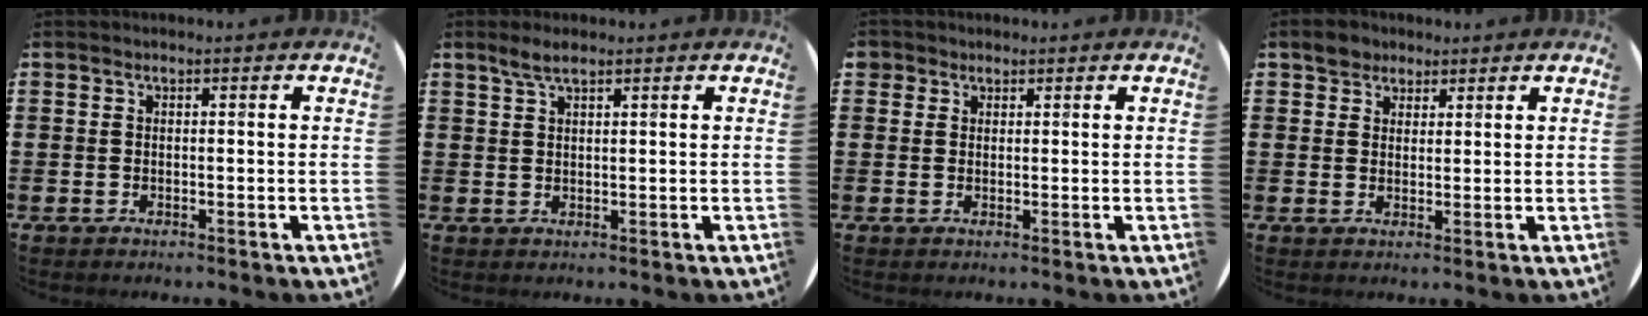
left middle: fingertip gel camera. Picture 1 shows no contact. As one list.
[{"total": 2.4, "force": [1.9, 0.5, 1.4], "torque": [-0.030, 0.004, 0.034]}, {"total": 1.4, "force": [1.1, 0.9, 0.0], "torque": [0.007, 0.001, 0.021]}, {"total": 2.7, "force": [2.1, 1.7, 0.0], "torque": [0.009, 0.004, 0.038]}]